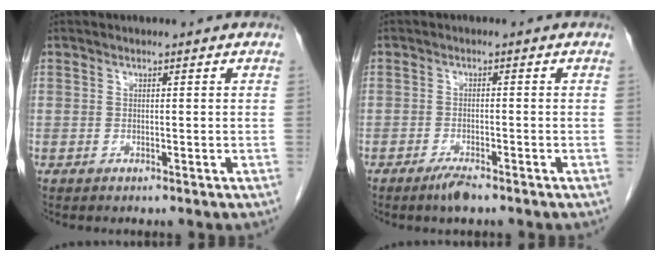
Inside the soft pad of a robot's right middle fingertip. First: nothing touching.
{"total": 2.7, "force": [-2.0, 0.5, 1.7], "torque": [-0.037, -0.003, -0.036]}